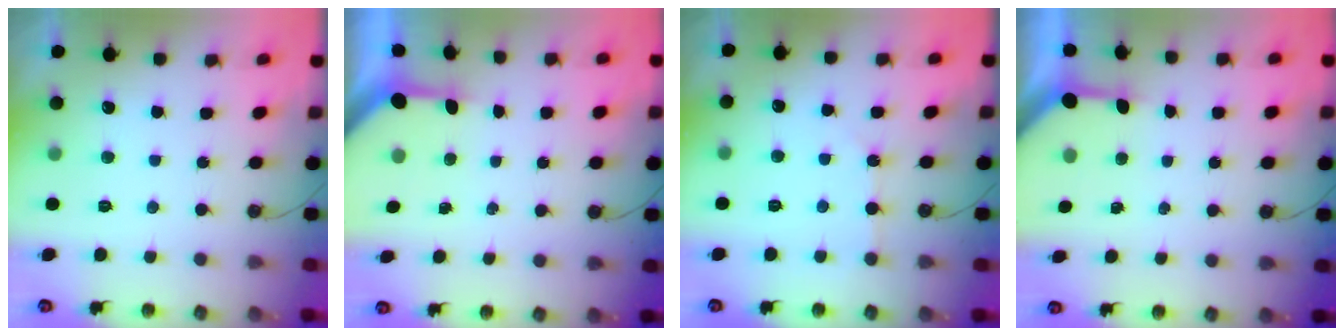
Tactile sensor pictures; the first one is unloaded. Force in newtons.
{"total": 3.4, "press": 3.3, "slide": 0.4}
{"total": 2.0, "press": 2.0, "slide": 0.4}
{"total": 3.2, "press": 3.2, "slide": 0.4}